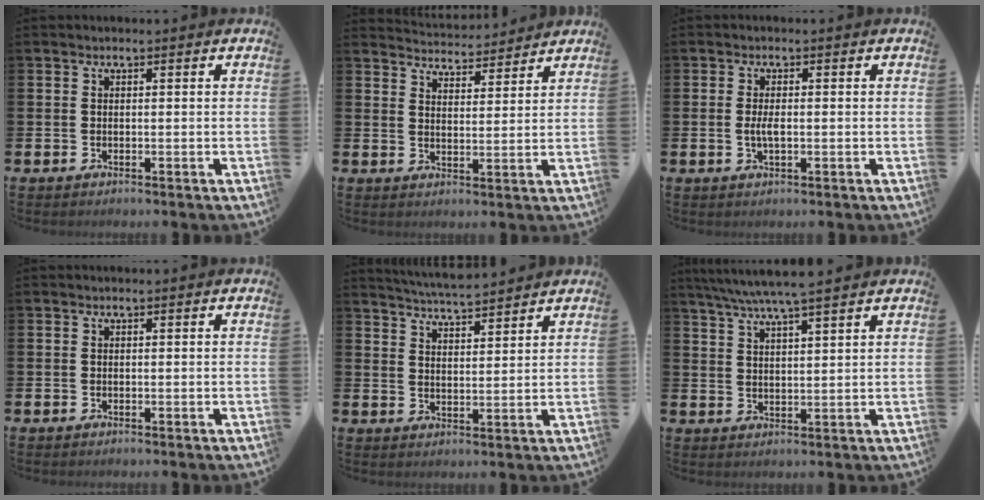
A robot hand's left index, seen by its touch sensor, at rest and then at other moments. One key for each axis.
{"total": 4.4, "fx": 4.4, "fy": 0.6, "fz": -0.2, "tx": -0.010, "ty": -0.029, "tz": 0.078}
{"total": 2.2, "fx": -0.2, "fy": 0.8, "fz": 2.0, "tx": -0.037, "ty": 0.000, "tz": -0.005}
{"total": 0.0}
{"total": 5.2, "fx": 5.2, "fy": 0.1, "fz": 0.4, "tx": -0.022, "ty": -0.031, "tz": 0.094}
{"total": 6.2, "fx": 5.6, "fy": 0.2, "fz": 2.6, "tx": -0.064, "ty": -0.018, "tz": 0.100}